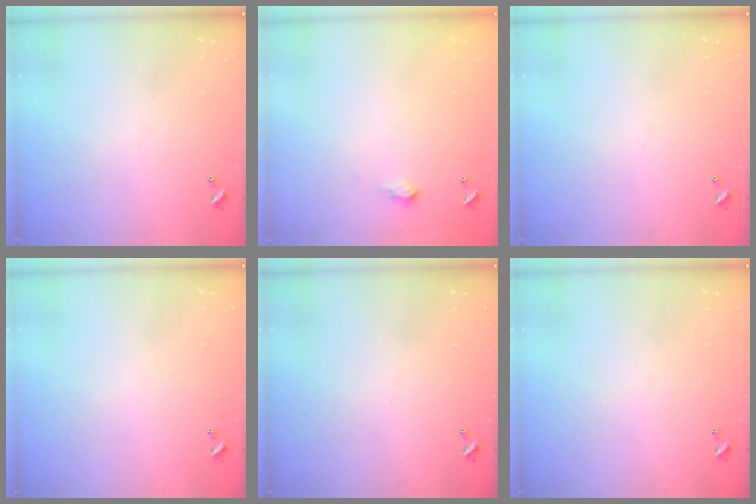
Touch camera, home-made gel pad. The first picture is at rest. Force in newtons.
{"total": 2.0, "press": 2.0, "slide": 0.3}
{"total": 0.0}
{"total": 0.0}
{"total": 0.0}
{"total": 0.0}